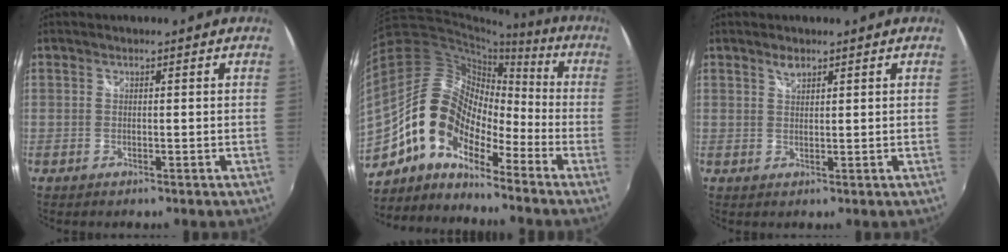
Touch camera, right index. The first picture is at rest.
{"total": 13.2, "force": [-8.3, 7.0, 7.6], "torque": [-0.130, 0.019, -0.171]}
{"total": 1.7, "force": [1.3, 0.7, 0.8], "torque": [-0.013, 0.002, 0.023]}